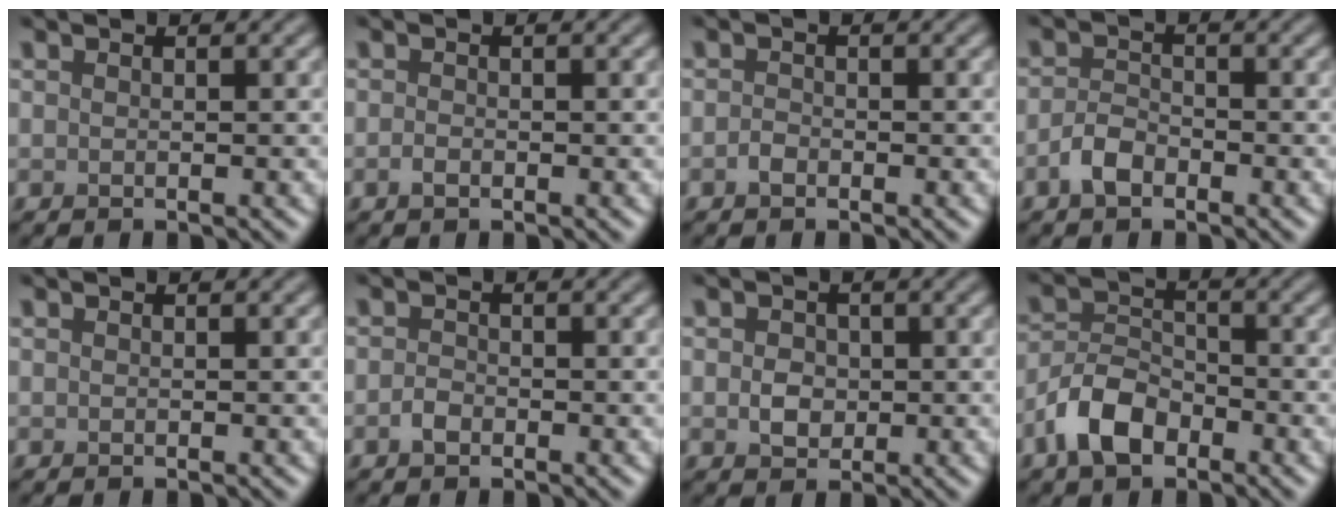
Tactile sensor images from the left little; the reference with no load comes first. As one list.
[{"total": 0.8, "force": [-0.4, 0.4, 0.5], "torque": [-0.011, -0.002, -0.008]}, {"total": 0.8, "force": [-0.5, 0.5, 0.4], "torque": [-0.010, -0.001, -0.011]}, {"total": 2.2, "force": [-1.4, 1.2, 1.3], "torque": [-0.026, 0.004, -0.030]}, {"total": 0.0}, {"total": 1.1, "force": [-0.6, 0.7, 0.6], "torque": [-0.014, 0.000, -0.014]}, {"total": 2.0, "force": [-0.1, 1.6, 1.1], "torque": [-0.017, -0.002, -0.004]}, {"total": 4.8, "force": [-2.8, 2.8, 2.8], "torque": [-0.050, 0.004, -0.063]}]